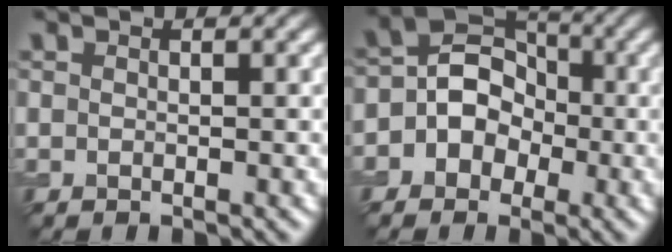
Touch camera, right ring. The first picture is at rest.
{"total": 5.7, "force": [-0.7, 5.0, 2.7], "torque": [-0.008, 0.020, -0.029]}